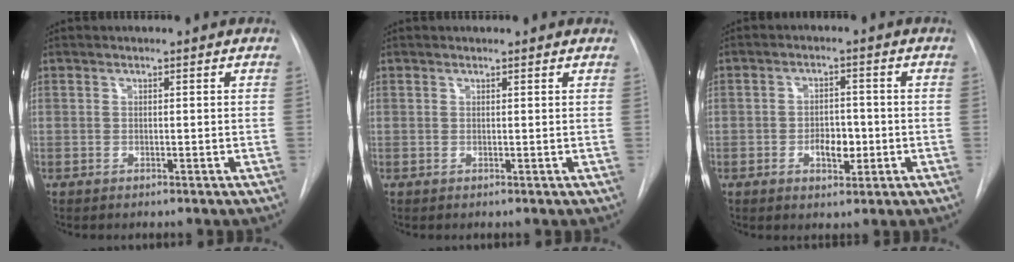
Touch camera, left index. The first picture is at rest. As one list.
[{"total": 1.4, "force": [1.3, 0.4, 0.4], "torque": [-0.009, 0.009, 0.008]}, {"total": 4.5, "force": [-1.9, 2.4, 3.2], "torque": [-0.047, -0.001, -0.024]}]